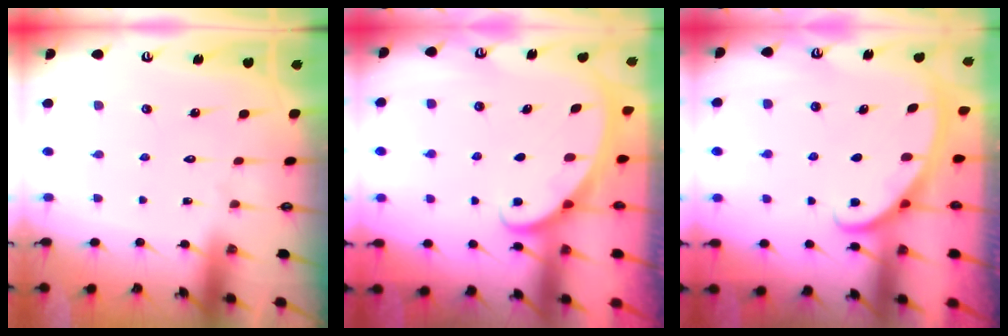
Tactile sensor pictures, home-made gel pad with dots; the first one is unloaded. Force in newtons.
{"total": 2.2, "press": 2.2, "slide": 0.2}
{"total": 3.0, "press": 3.0, "slide": 0.4}